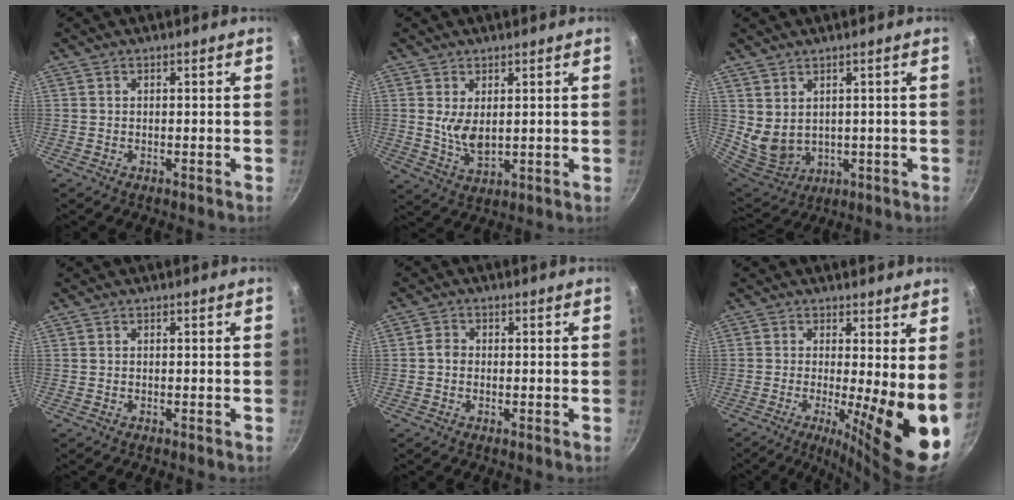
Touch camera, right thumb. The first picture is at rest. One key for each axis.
{"total": 5.4, "fx": 1.3, "fy": 2.7, "fz": 4.5, "tx": -0.077, "ty": -0.021, "tz": 0.032}
{"total": 6.9, "fx": 2.4, "fy": 5.2, "fz": 3.9, "tx": -0.063, "ty": -0.023, "tz": 0.069}
{"total": 0.0}
{"total": 1.8, "fx": -0.2, "fy": 1.5, "fz": 1.0, "tx": -0.021, "ty": 0.007, "tz": -0.009}
{"total": 11.9, "fx": -0.7, "fy": 2.4, "fz": 11.6, "tx": -0.154, "ty": -0.023, "tz": -0.010}